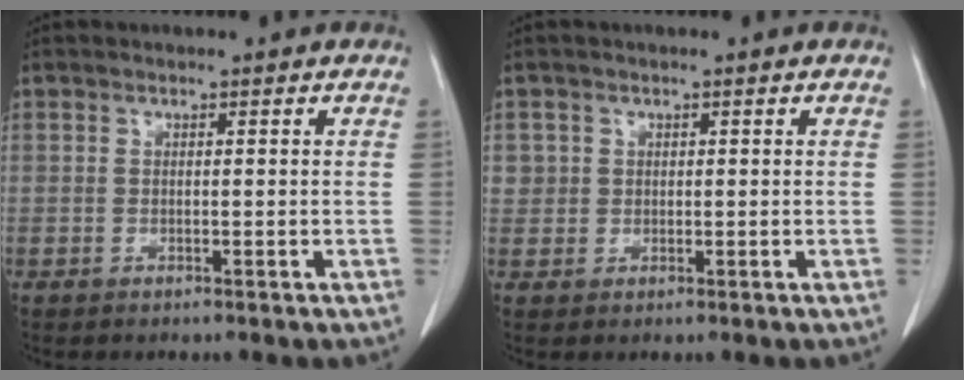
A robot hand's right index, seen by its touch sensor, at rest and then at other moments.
{"total": 2.0, "force": [0.6, 1.9, 0.1], "torque": [0.017, 0.004, 0.009]}